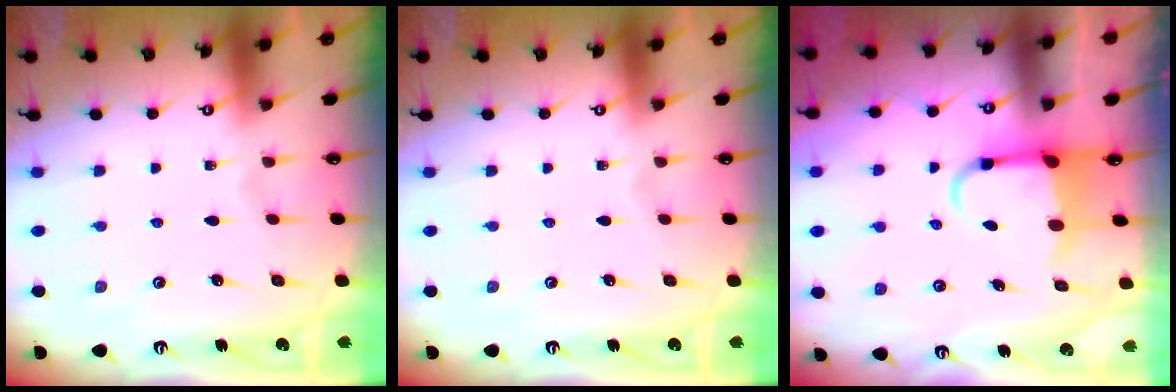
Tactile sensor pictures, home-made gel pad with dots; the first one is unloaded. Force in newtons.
{"total": 0.0}
{"total": 4.8, "press": 4.7, "slide": 1.2}